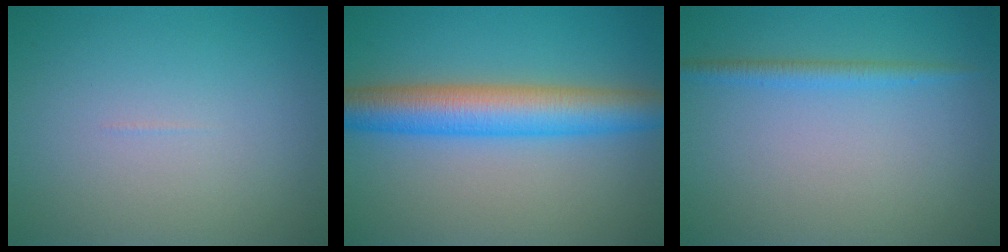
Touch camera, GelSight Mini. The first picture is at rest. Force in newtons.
{"total": 6.9, "press": 6.9, "slide": 0.1}
{"total": 1.6, "press": 1.6, "slide": 0.0}